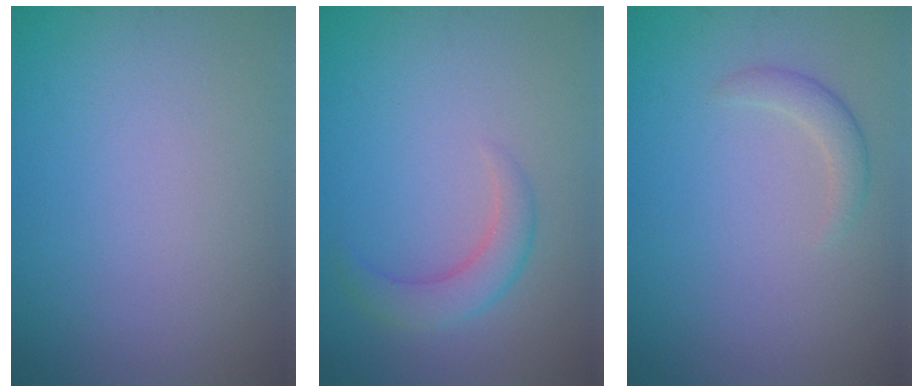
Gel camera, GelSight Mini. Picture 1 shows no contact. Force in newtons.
{"total": 2.8, "press": 2.8, "slide": 0.1}
{"total": 1.5, "press": 1.5, "slide": 0.1}